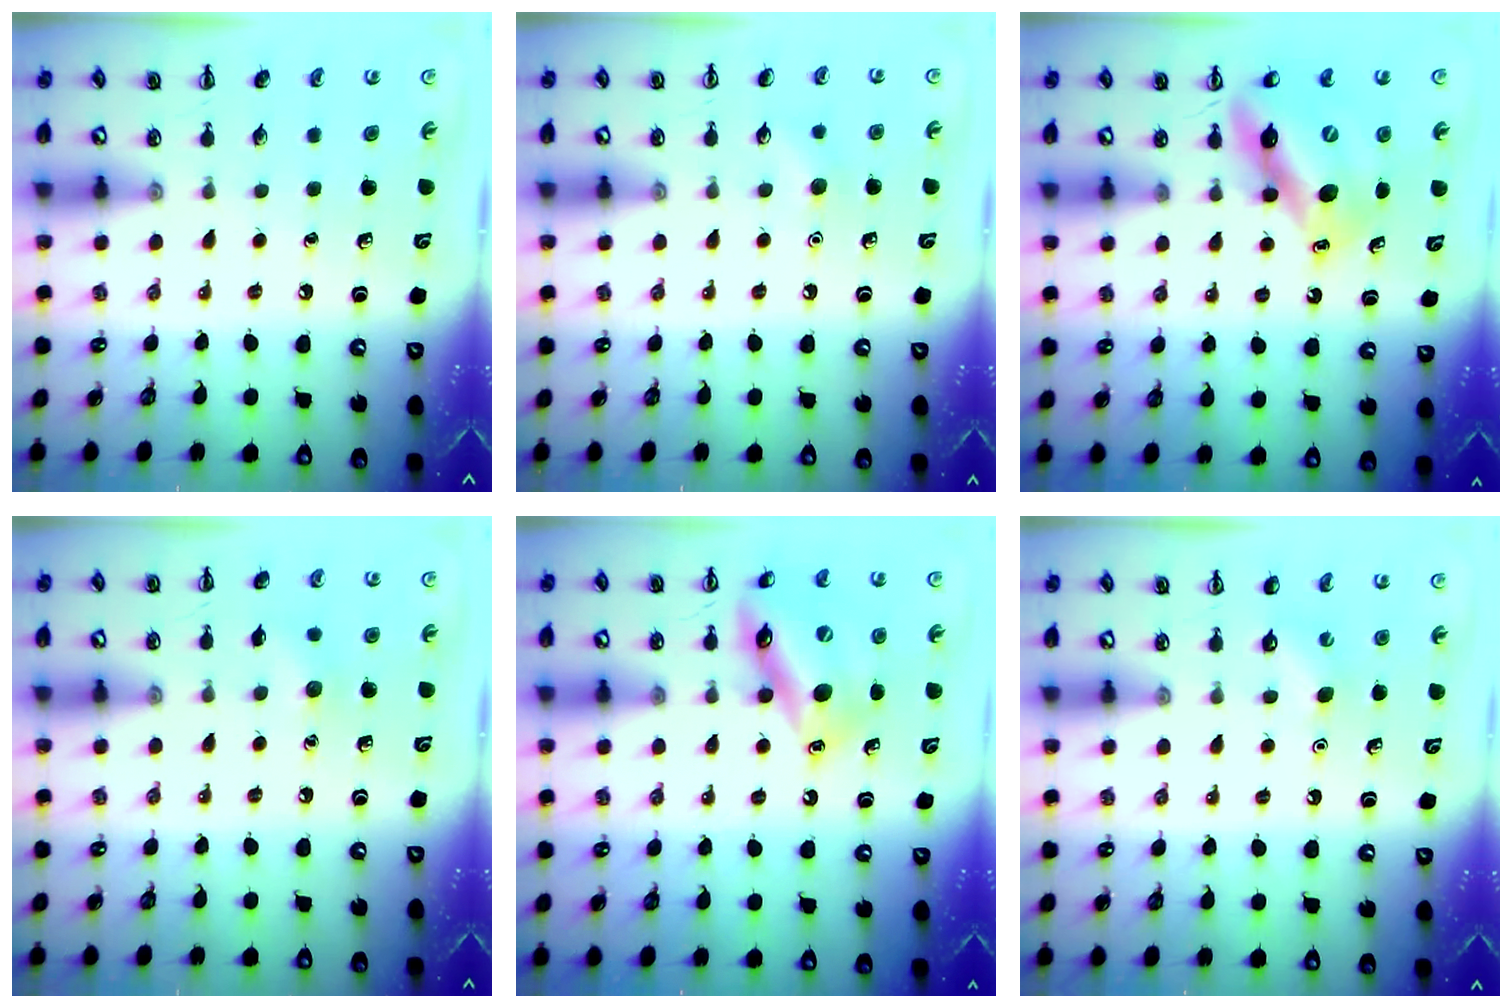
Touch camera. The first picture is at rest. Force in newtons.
{"total": 5.4, "press": 5.2, "slide": 1.1}
{"total": 12.9, "press": 12.3, "slide": 4.0}
{"total": 5.2, "press": 5.1, "slide": 1.1}
{"total": 15.5, "press": 15.3, "slide": 2.5}
{"total": 2.8, "press": 2.7, "slide": 0.8}